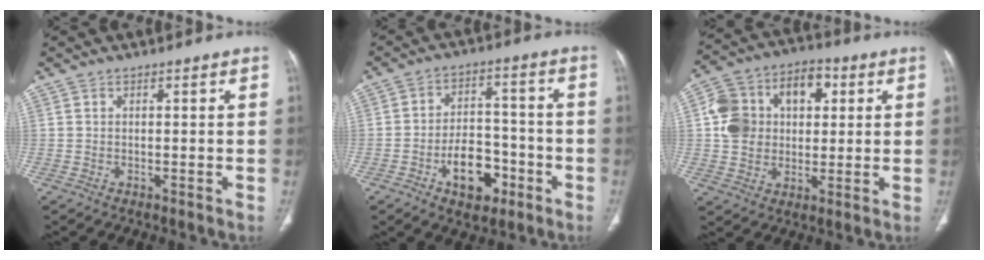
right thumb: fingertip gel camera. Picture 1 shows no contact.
{"total": 10.7, "force": [-4.9, 6.6, 6.9], "torque": [-0.080, 0.039, -0.074]}
{"total": 15.2, "force": [2.7, 11.6, 9.4], "torque": [-0.133, 0.023, 0.044]}